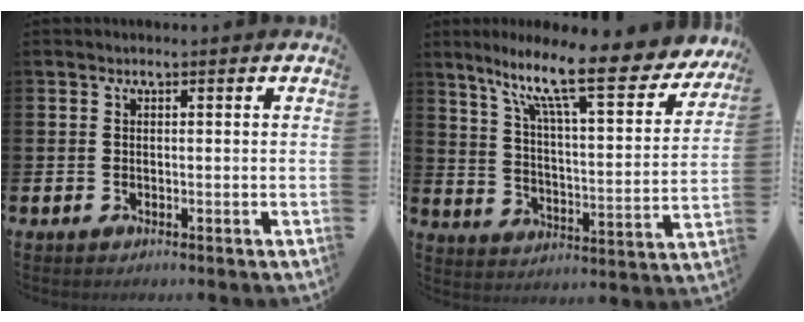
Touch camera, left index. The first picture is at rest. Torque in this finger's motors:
{"motor_torque": [0.99, -1.15, 1.05, 0.21]}